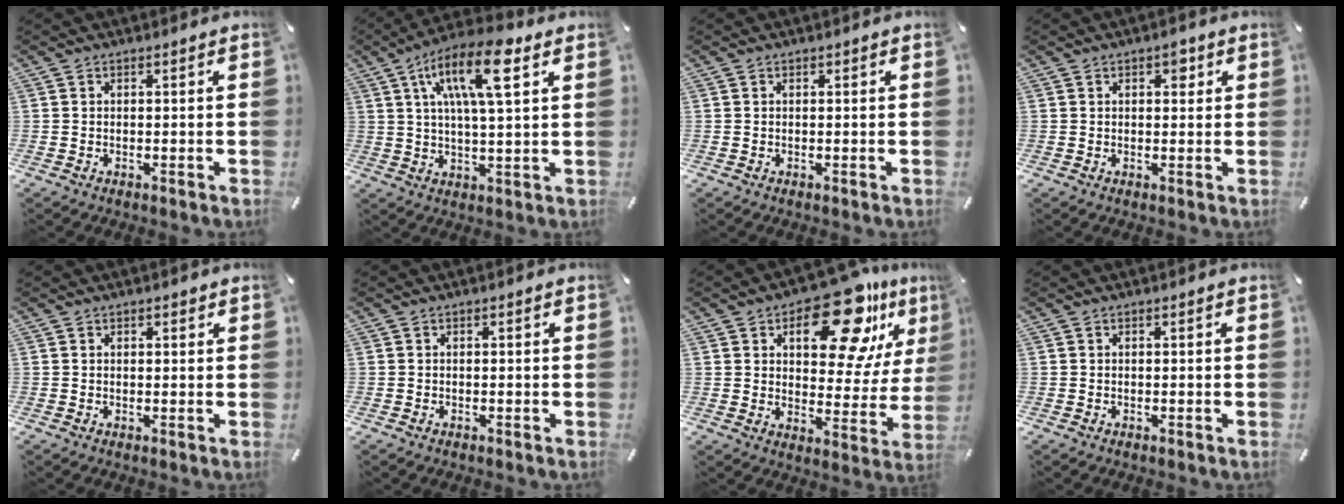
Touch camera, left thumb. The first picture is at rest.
{"total": 14.3, "force": [6.1, 4.3, 12.2], "torque": [-0.221, -0.006, 0.098]}
{"total": 0.0}
{"total": 2.6, "force": [1.2, 1.7, 1.7], "torque": [-0.005, -0.006, 0.012]}
{"total": 0.8, "force": [0.4, 0.6, 0.4], "torque": [0.002, 0.000, 0.006]}
{"total": 0.0}
{"total": 20.0, "force": [12.8, 9.6, 12.1], "torque": [-0.160, -0.084, 0.209]}
{"total": 0.0}